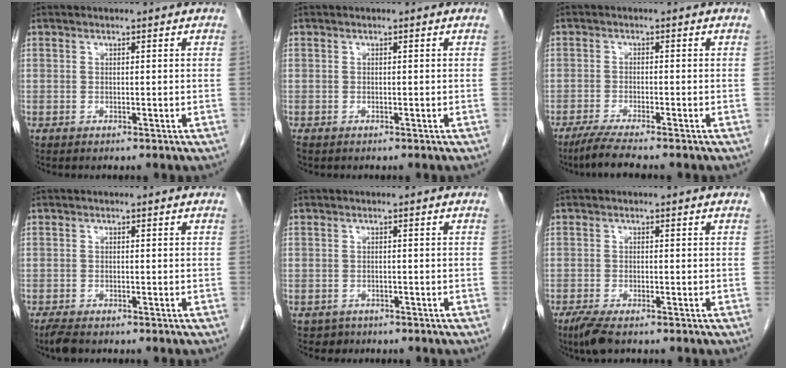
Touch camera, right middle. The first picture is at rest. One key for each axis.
{"total": 0.7, "fx": -0.6, "fy": 0.4, "fz": 0.3, "tx": -0.006, "ty": 0.000, "tz": -0.009}
{"total": 5.3, "fx": -4.3, "fy": -0.3, "fz": 3.1, "tx": -0.055, "ty": -0.016, "tz": -0.076}
{"total": 2.6, "fx": -2.1, "fy": 0.7, "fz": 1.4, "tx": -0.032, "ty": -0.008, "tz": -0.035}
{"total": 1.8, "fx": -1.3, "fy": 1.2, "fz": -0.3, "tx": -0.003, "ty": 0.006, "tz": -0.020}
{"total": 3.7, "fx": -2.7, "fy": 0.8, "fz": 2.4, "tx": -0.052, "ty": -0.011, "tz": -0.047}